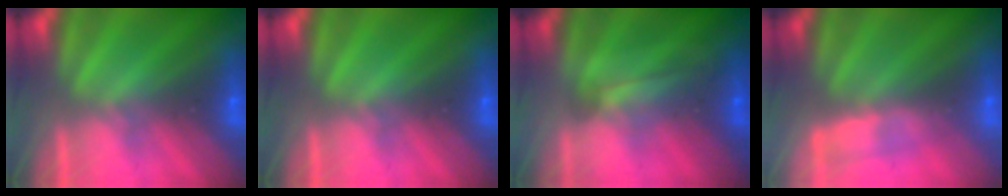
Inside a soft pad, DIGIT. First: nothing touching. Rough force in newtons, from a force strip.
{"total": 0.0}
{"total": 1.6}
{"total": 3.0}